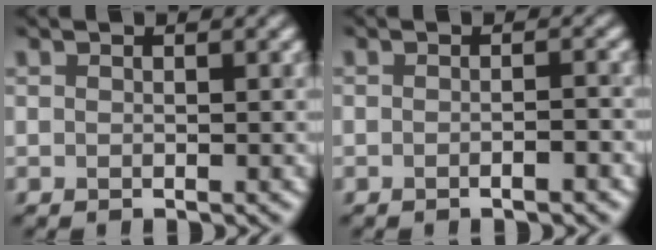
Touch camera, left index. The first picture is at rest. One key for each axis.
{"total": 1.2, "fx": -0.9, "fy": 0.1, "fz": 0.9, "tx": -0.009, "ty": 0.000, "tz": -0.014}